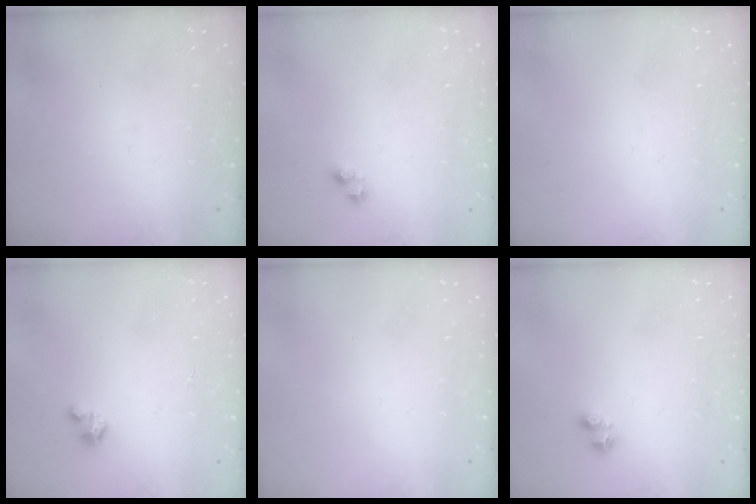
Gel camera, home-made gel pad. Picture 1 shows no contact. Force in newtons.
{"total": 2.5, "press": 2.5, "slide": 0.2}
{"total": 0.0}
{"total": 2.7, "press": 2.7, "slide": 0.2}
{"total": 0.0}
{"total": 2.2, "press": 2.2, "slide": 0.5}